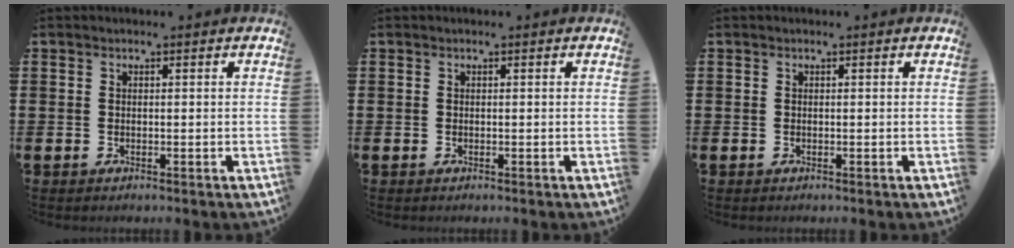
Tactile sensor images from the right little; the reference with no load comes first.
{"total": 0.0}
{"total": 0.0}